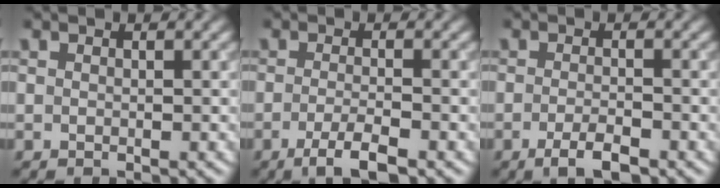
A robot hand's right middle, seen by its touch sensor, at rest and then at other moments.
{"total": 3.3, "force": [-1.7, 0.8, 2.7], "torque": [-0.046, -0.001, -0.035]}
{"total": 2.6, "force": [-1.5, 0.6, 2.0], "torque": [-0.037, -0.001, -0.028]}